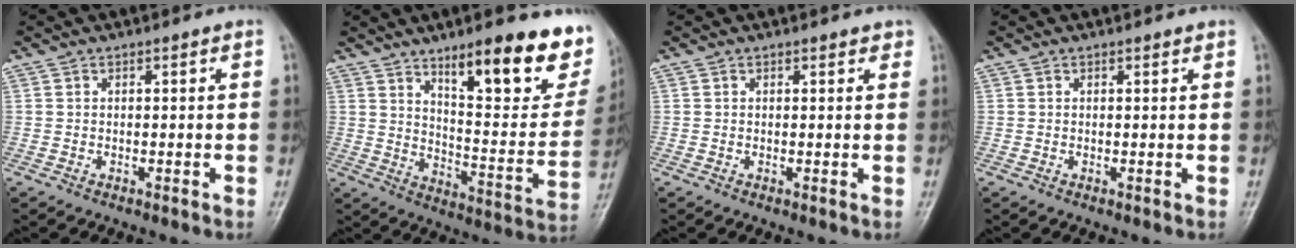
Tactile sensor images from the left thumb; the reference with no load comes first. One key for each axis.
{"total": 22.3, "fx": 13.9, "fy": 6.5, "fz": 16.2, "tx": -0.171, "ty": -0.076, "tz": 0.207}
{"total": 1.4, "fx": 1.0, "fy": 0.6, "fz": 0.7, "tx": -0.003, "ty": -0.004, "tz": 0.008}
{"total": 0.6, "fx": 0.5, "fy": 0.1, "fz": 0.3, "tx": -0.007, "ty": -0.002, "tz": 0.006}